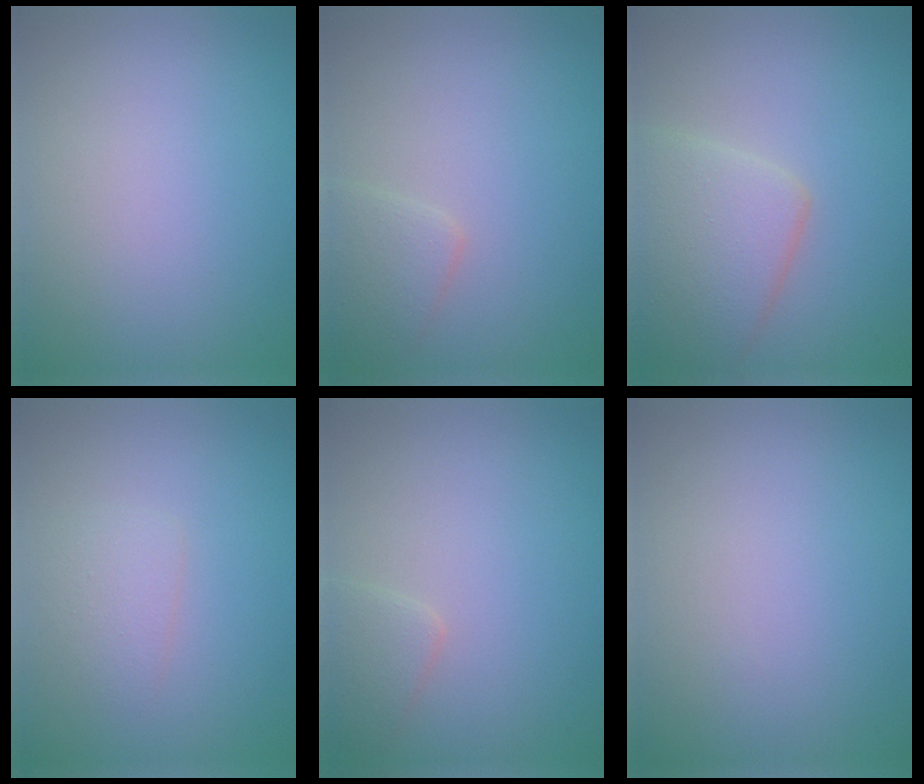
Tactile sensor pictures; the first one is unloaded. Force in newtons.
{"total": 2.1, "press": 2.1, "slide": 0.1}
{"total": 5.1, "press": 5.1, "slide": 0.3}
{"total": 1.6, "press": 1.6, "slide": 0.0}
{"total": 1.7, "press": 1.7, "slide": 0.1}
{"total": 0.0}